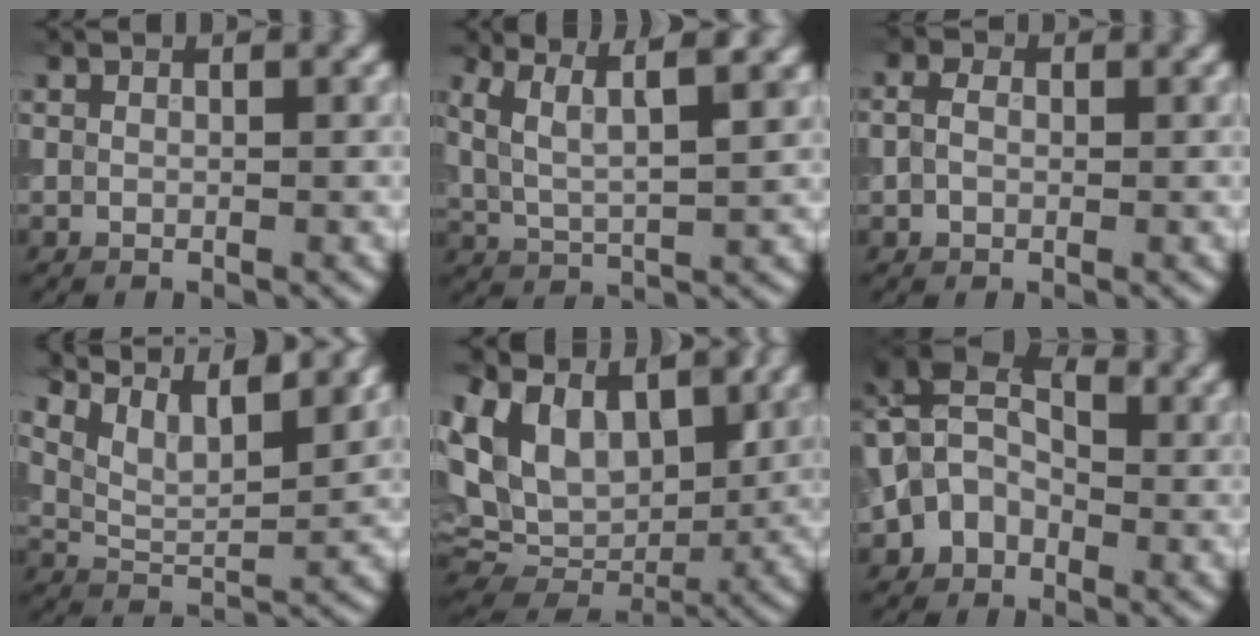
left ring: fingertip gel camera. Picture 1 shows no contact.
{"total": 5.7, "force": [3.1, 1.3, 4.6], "torque": [-0.090, 0.015, 0.051]}
{"total": 3.0, "force": [0.3, 2.2, 2.0], "torque": [-0.044, 0.016, -0.009]}
{"total": 8.8, "force": [6.4, 2.8, 5.3], "torque": [-0.107, 0.020, 0.098]}
{"total": 12.8, "force": [4.4, 8.2, 8.7], "torque": [-0.184, 0.015, 0.075]}
{"total": 8.4, "force": [-0.1, 6.7, 5.1], "torque": [-0.074, 0.035, -0.037]}